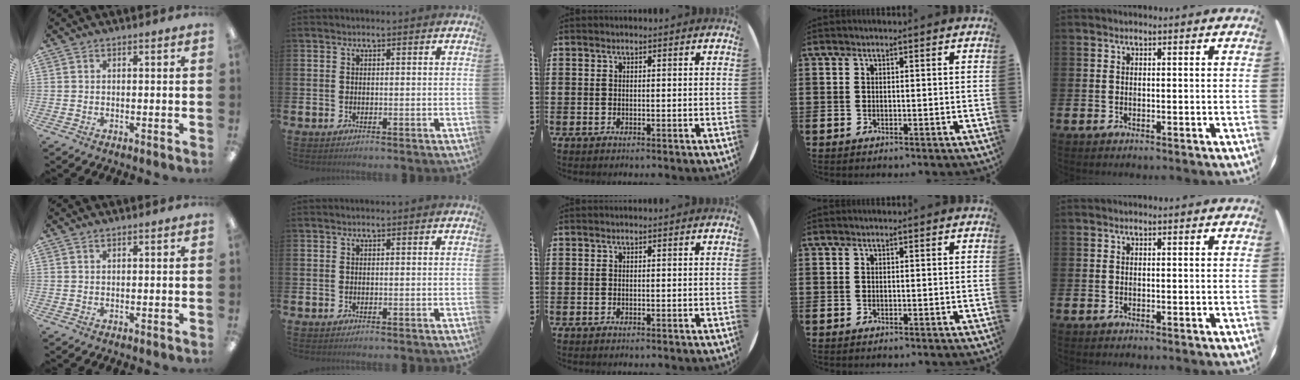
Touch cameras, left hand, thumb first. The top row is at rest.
{"thumb": {"total": 0.8, "force": [0.6, 0.2, 0.4], "torque": [-0.008, 0.001, 0.011]}}